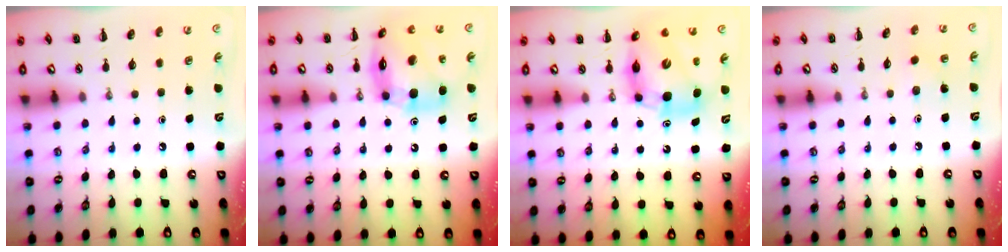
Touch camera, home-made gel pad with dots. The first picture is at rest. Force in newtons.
{"total": 13.2, "press": 12.8, "slide": 3.2}
{"total": 10.4, "press": 9.9, "slide": 3.2}
{"total": 3.8, "press": 3.6, "slide": 1.1}